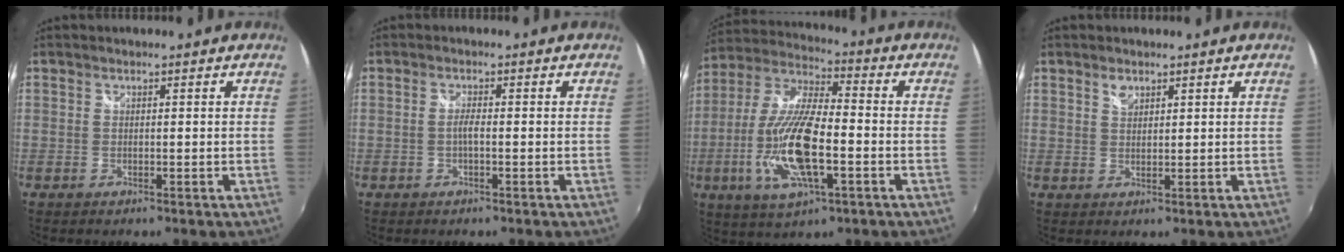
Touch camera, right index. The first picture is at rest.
{"total": 1.5, "force": [-0.4, 0.1, 1.4], "torque": [-0.028, 0.002, -0.011]}
{"total": 17.5, "force": [-4.5, 5.8, 15.8], "torque": [-0.330, -0.011, -0.087]}
{"total": 2.0, "force": [1.4, 1.1, 0.9], "torque": [-0.015, 0.003, 0.024]}